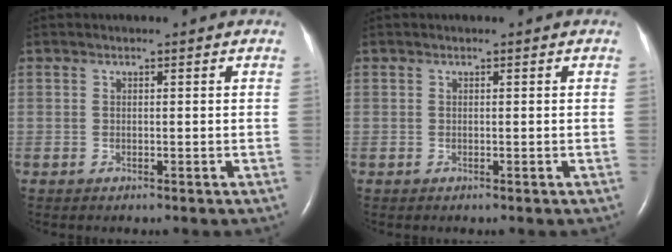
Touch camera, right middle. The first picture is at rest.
{"total": 0.0}